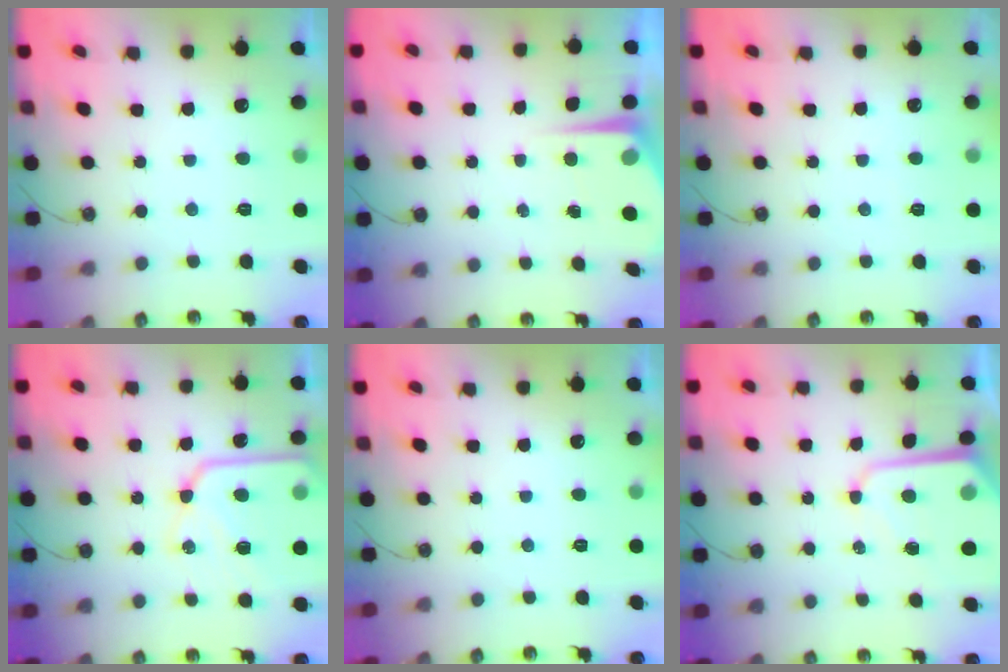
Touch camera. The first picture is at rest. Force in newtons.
{"total": 5.9, "press": 5.9, "slide": 0.5}
{"total": 2.4, "press": 2.3, "slide": 0.4}
{"total": 16.1, "press": 16.0, "slide": 1.9}
{"total": 0.0}
{"total": 9.6, "press": 9.5, "slide": 0.8}